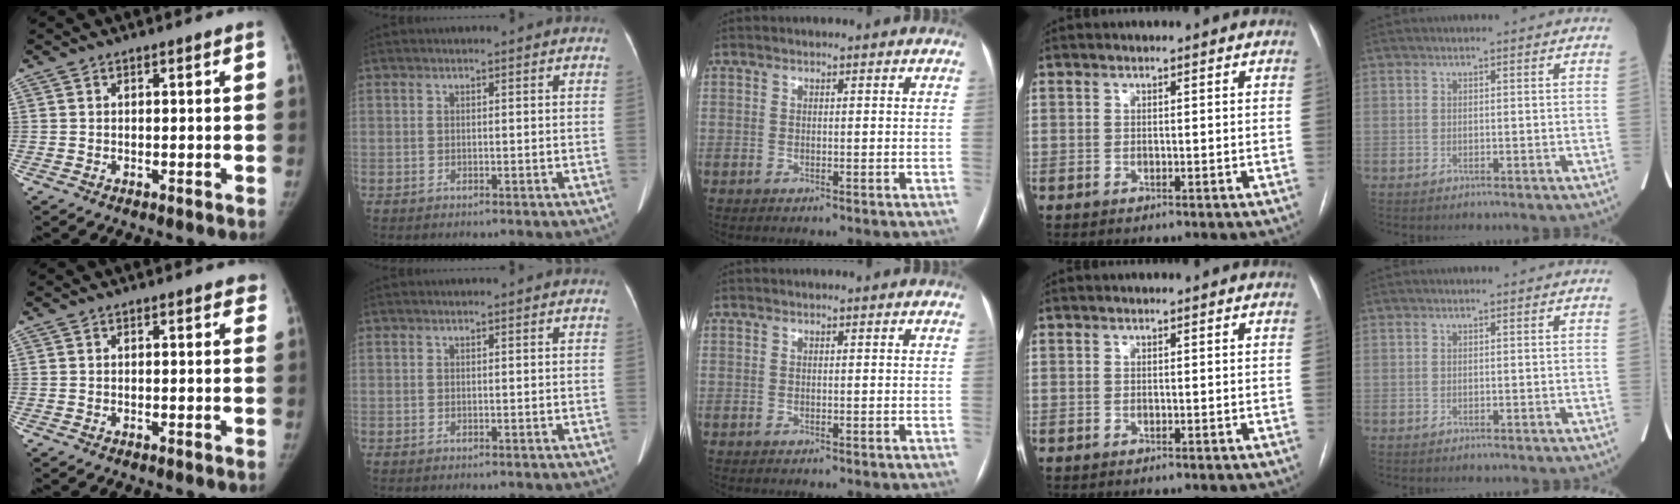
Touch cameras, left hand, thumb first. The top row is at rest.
{"thumb": {"total": 1.2, "force": [0.9, 0.6, 0.5], "torque": [0.008, -0.002, 0.003]}}